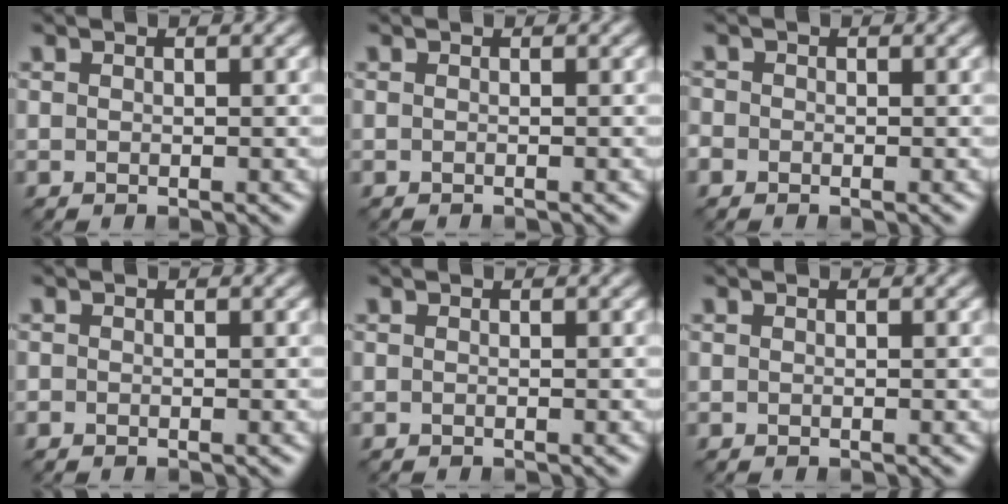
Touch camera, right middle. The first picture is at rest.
{"total": 0.6, "force": [-0.6, 0.1, 0.2], "torque": [0.002, -0.001, -0.010]}
{"total": 0.8, "force": [-0.4, 0.7, 0.1], "torque": [0.003, -0.003, -0.011]}
{"total": 0.0}
{"total": 0.0}
{"total": 0.0}